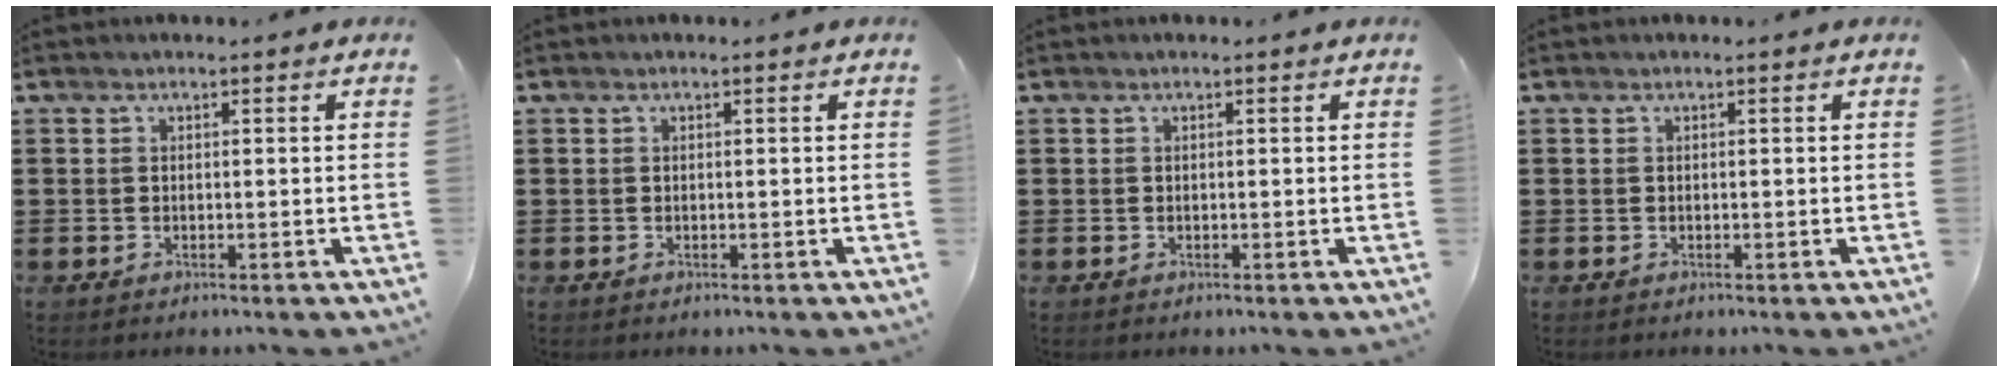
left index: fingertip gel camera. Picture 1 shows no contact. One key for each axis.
{"total": 0.0}
{"total": 0.0}
{"total": 0.0}